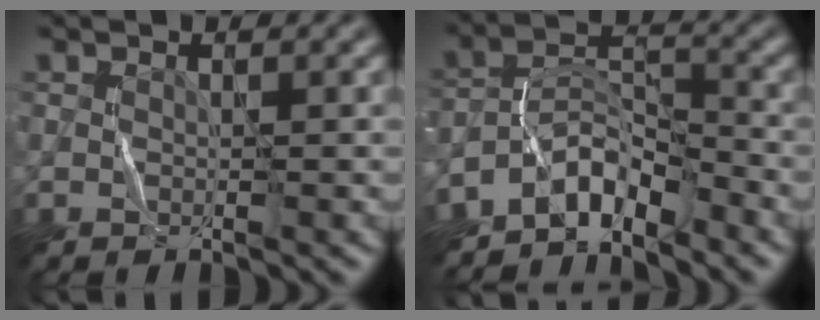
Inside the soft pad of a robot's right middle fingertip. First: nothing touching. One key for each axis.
{"total": 5.1, "fx": -4.1, "fy": 2.0, "fz": 2.4, "tx": -0.030, "ty": 0.010, "tz": -0.085}